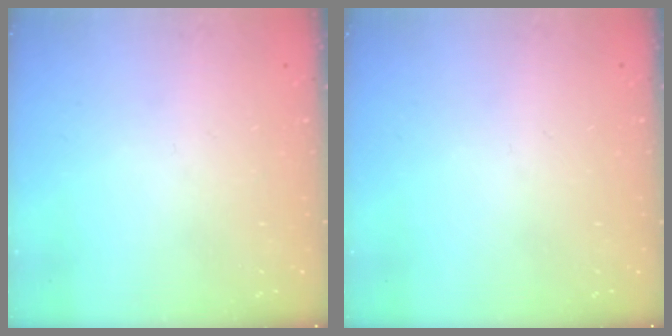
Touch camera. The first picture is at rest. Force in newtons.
{"total": 0.0}